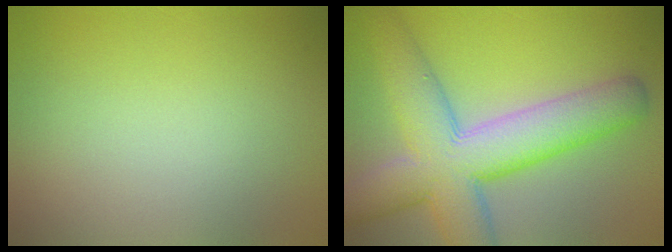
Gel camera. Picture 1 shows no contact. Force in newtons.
{"total": 10.3, "press": 10.3, "slide": 0.4}